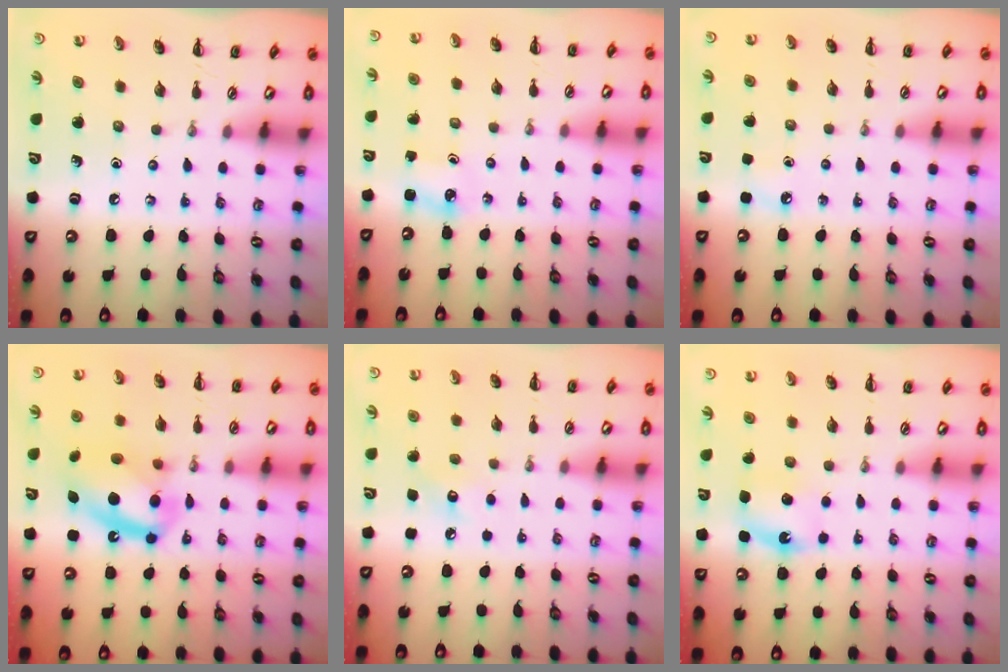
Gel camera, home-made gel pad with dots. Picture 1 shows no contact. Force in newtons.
{"total": 1.9, "press": 1.8, "slide": 0.3}
{"total": 2.8, "press": 2.6, "slide": 1.0}
{"total": 15.2, "press": 14.8, "slide": 3.4}
{"total": 6.0, "press": 5.8, "slide": 1.7}
{"total": 5.6, "press": 5.3, "slide": 1.8}